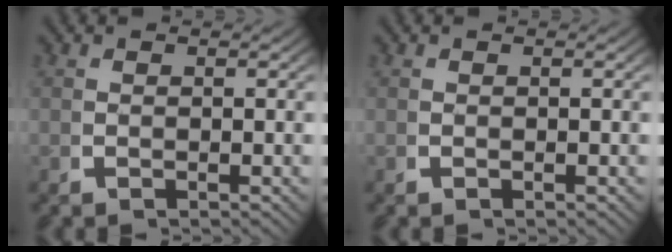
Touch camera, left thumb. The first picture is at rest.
{"total": 0.0}